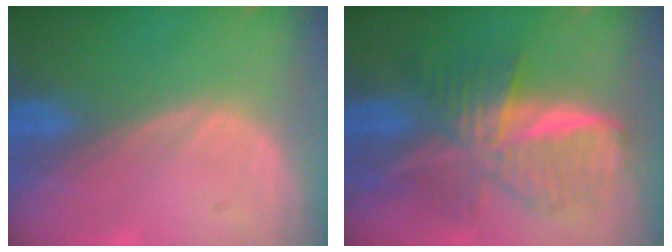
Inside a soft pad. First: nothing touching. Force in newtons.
{"total": 9.4, "press": 9.4, "slide": 0.5}